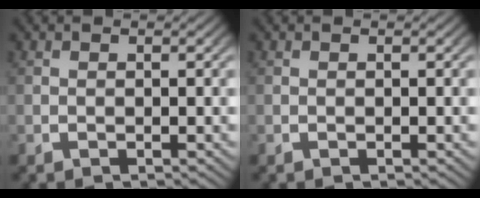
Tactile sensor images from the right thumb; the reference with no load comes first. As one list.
[{"total": 0.0}]